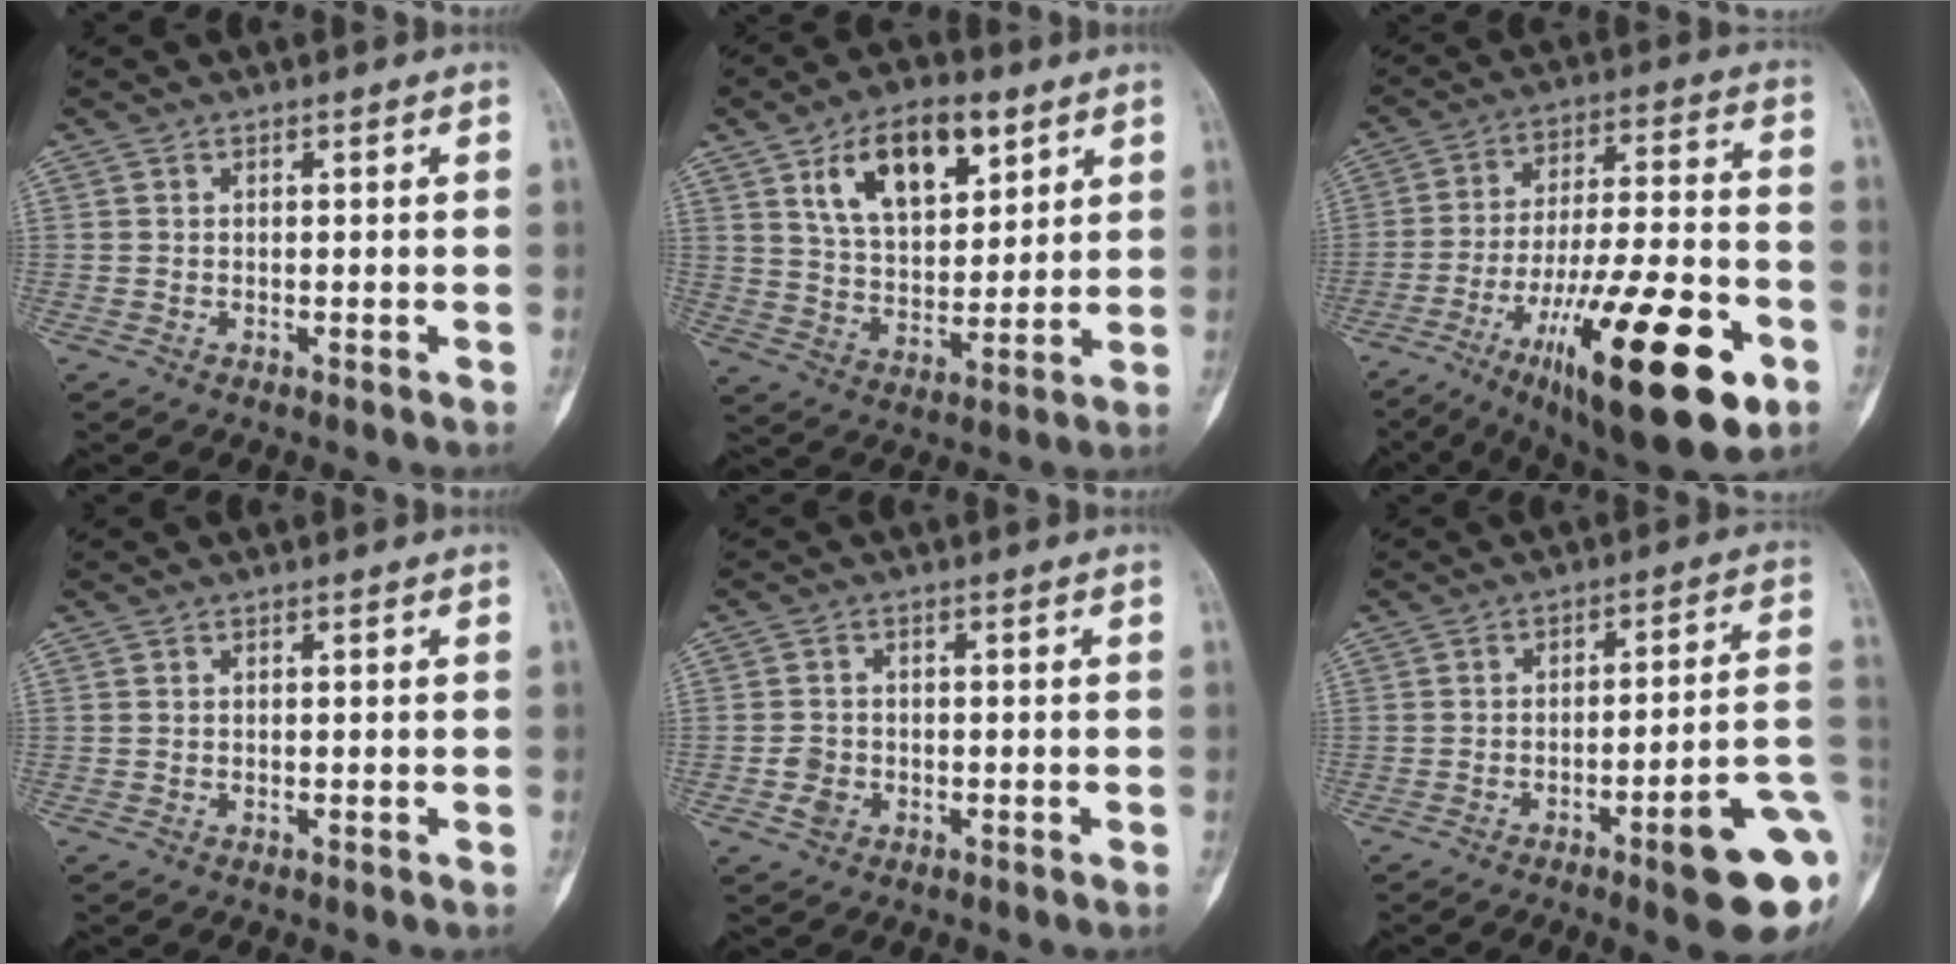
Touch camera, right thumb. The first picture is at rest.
{"total": 15.1, "force": [7.4, 7.9, 10.5], "torque": [-0.140, -0.029, 0.133]}
{"total": 25.7, "force": [-11.3, 7.2, 21.9], "torque": [-0.338, 0.045, -0.171]}
{"total": 0.0}
{"total": 2.8, "force": [-1.0, 2.3, 1.2], "torque": [-0.015, 0.008, -0.016]}
{"total": 14.9, "force": [-5.5, 2.3, 13.6], "torque": [-0.141, 0.028, -0.068]}